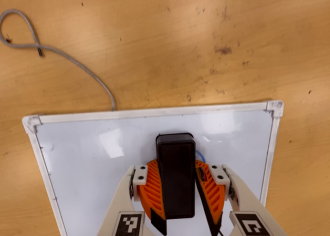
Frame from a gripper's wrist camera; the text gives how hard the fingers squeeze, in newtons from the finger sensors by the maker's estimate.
{"total": 13.6, "left": 15.4, "right": 11.9}